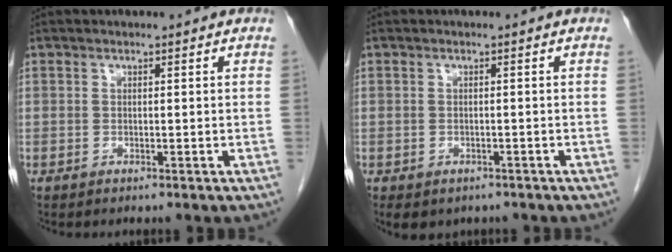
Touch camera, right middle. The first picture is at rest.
{"total": 4.9, "force": [-3.4, 3.1, 1.6], "torque": [-0.021, 0.002, -0.041]}